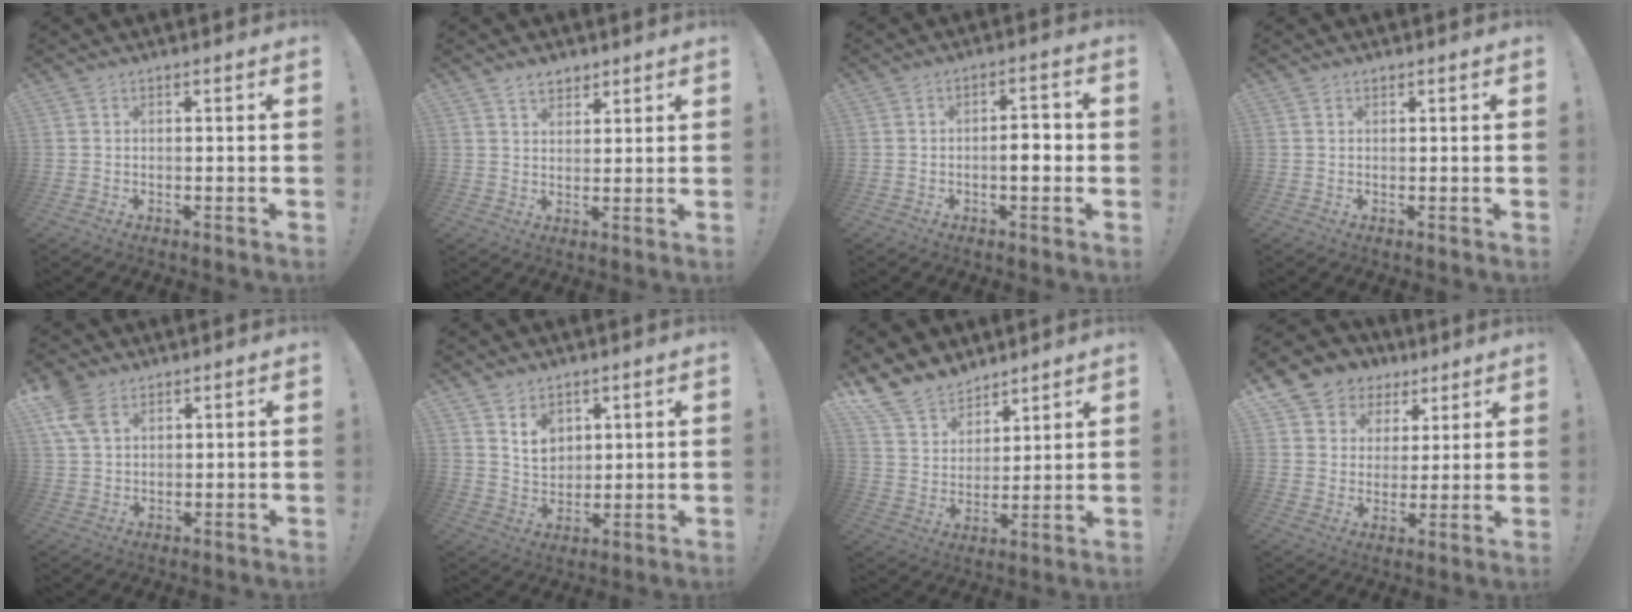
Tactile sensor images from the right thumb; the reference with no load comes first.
{"total": 4.5, "force": [3.4, 2.7, 1.5], "torque": [-0.012, -0.020, 0.060]}
{"total": 5.3, "force": [-1.2, 2.0, 4.8], "torque": [-0.067, 0.006, -0.024]}
{"total": 0.6, "force": [0.5, 0.3, 0.1], "torque": [0.002, -0.002, 0.009]}
{"total": 8.3, "force": [4.5, 5.0, 4.9], "torque": [-0.091, -0.014, 0.089]}
{"total": 7.9, "force": [4.8, 5.6, 2.9], "torque": [-0.034, -0.034, 0.089]}
{"total": 13.6, "force": [11.2, 7.1, 2.7], "torque": [-0.072, -0.088, 0.218]}
{"total": 8.7, "force": [4.7, 7.1, 1.8], "torque": [-0.029, -0.039, 0.097]}